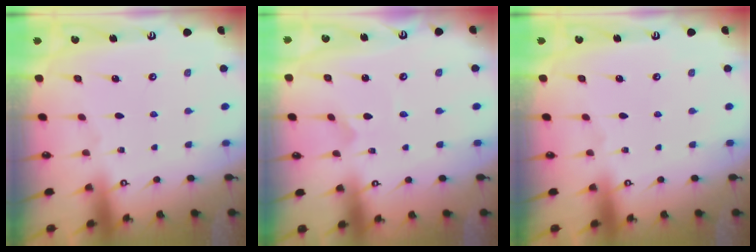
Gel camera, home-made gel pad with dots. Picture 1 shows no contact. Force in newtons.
{"total": 1.0, "press": 1.0, "slide": 0.0}
{"total": 0.0}